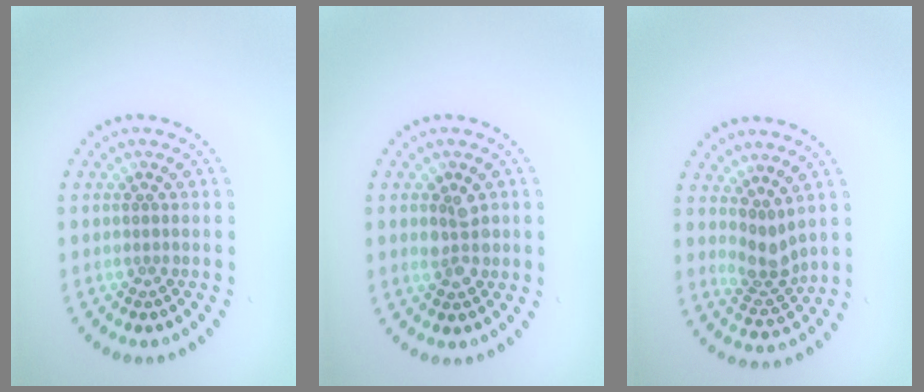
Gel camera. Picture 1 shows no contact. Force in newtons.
{"total": 2.6, "press": 2.5, "slide": 0.4}
{"total": 2.7, "press": 2.1, "slide": 1.7}